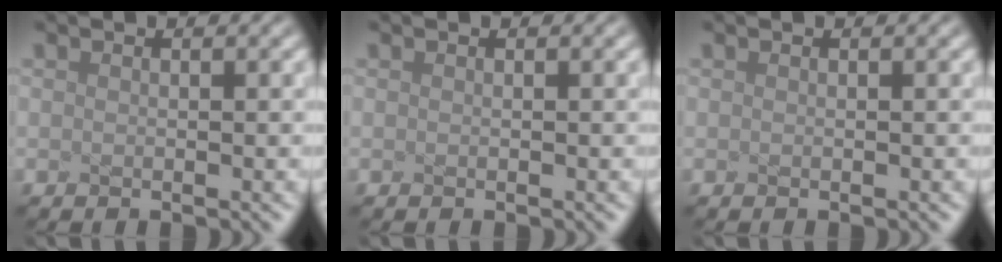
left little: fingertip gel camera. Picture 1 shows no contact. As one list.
[{"total": 0.0}, {"total": 0.0}]